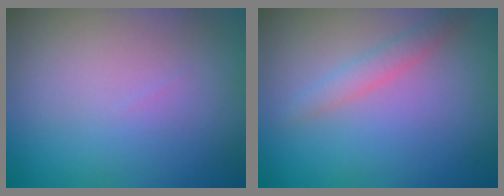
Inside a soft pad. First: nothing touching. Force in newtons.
{"total": 1.6, "press": 1.6, "slide": 0.1}